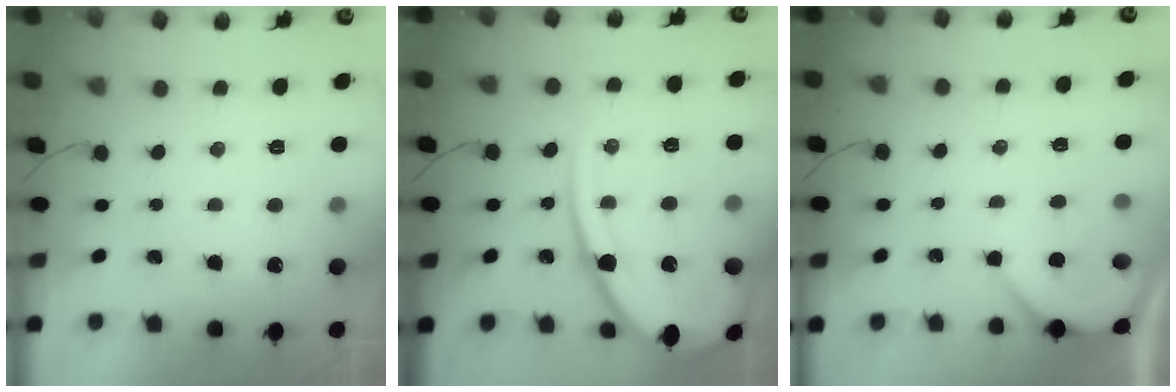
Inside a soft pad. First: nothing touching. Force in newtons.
{"total": 15.5, "press": 15.3, "slide": 2.0}
{"total": 2.7, "press": 2.7, "slide": 0.3}